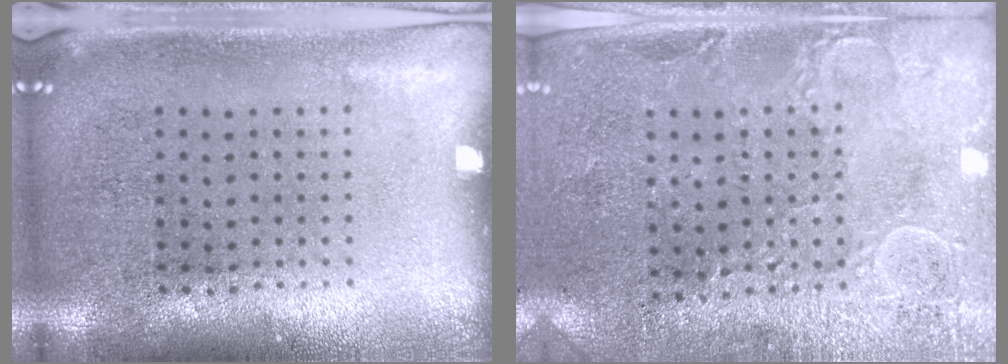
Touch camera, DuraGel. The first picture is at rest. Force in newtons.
{"total": 2.8, "press": 2.7, "slide": 0.8}